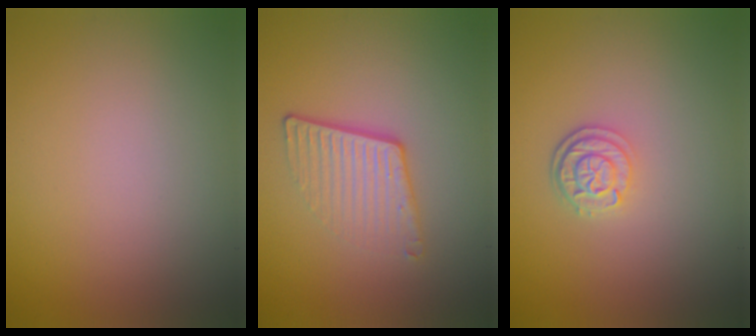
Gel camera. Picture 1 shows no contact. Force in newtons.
{"total": 3.8, "press": 2.6, "slide": 2.8}
{"total": 2.5, "press": 2.1, "slide": 1.4}